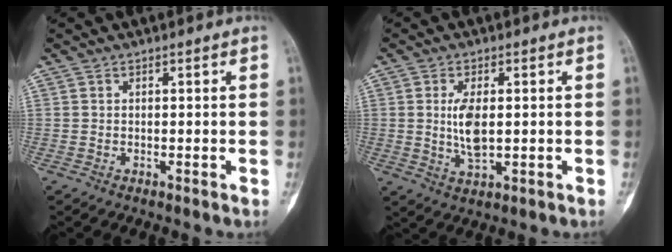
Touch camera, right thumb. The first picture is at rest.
{"total": 6.0, "force": [0.2, 2.6, 5.4], "torque": [-0.105, -0.012, 0.005]}